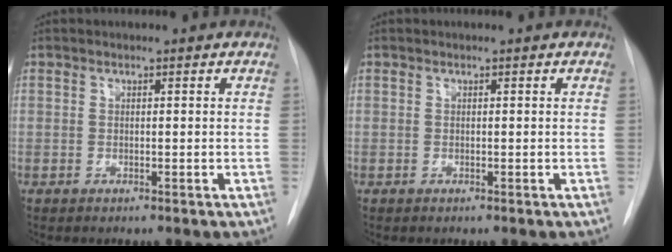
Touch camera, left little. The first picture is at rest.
{"total": 0.0}